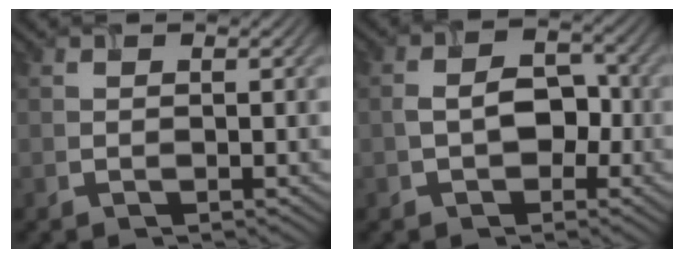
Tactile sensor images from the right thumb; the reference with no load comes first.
{"total": 4.5, "force": [-0.9, 3.1, 3.1], "torque": [-0.039, -0.001, -0.020]}